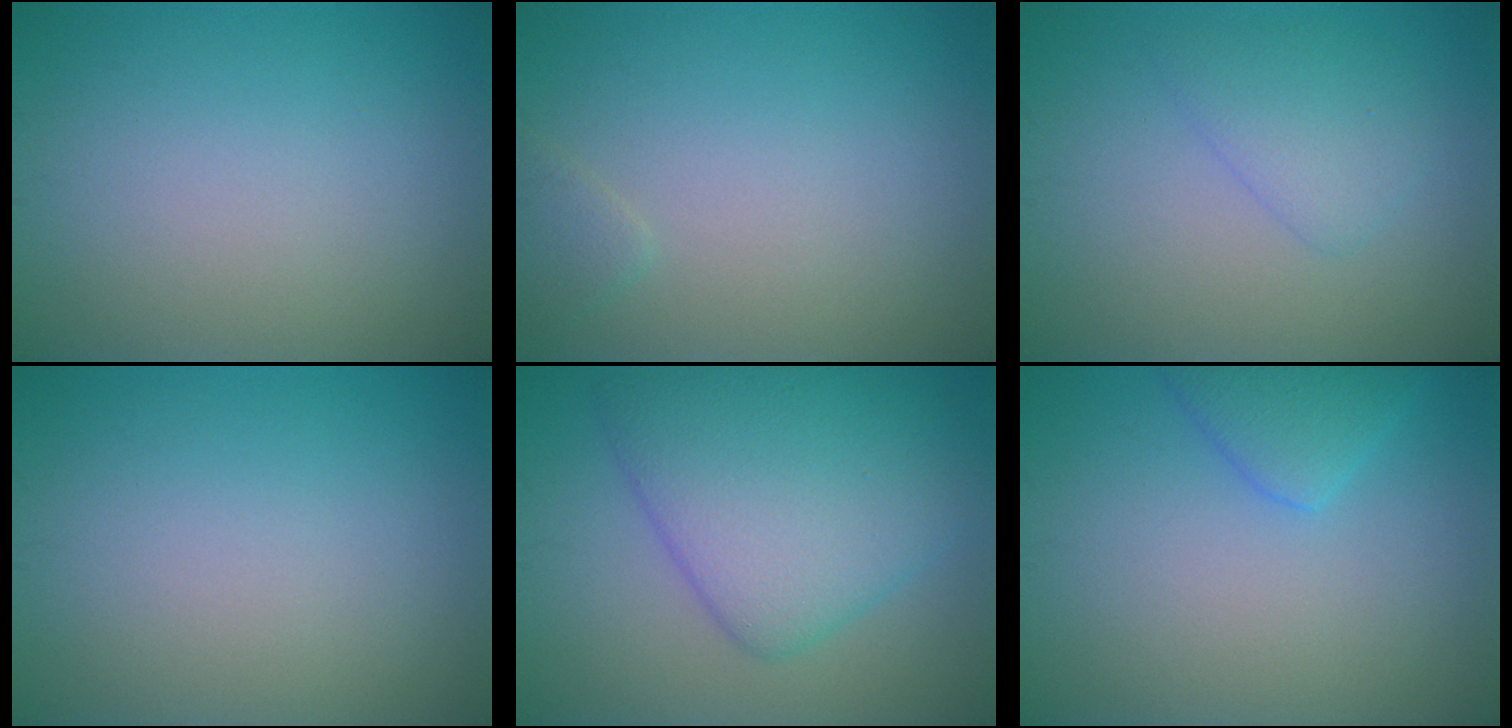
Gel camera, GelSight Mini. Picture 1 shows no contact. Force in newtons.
{"total": 1.0, "press": 1.0, "slide": 0.0}
{"total": 2.5, "press": 2.4, "slide": 0.2}
{"total": 0.0}
{"total": 8.0, "press": 8.0, "slide": 0.1}
{"total": 2.7, "press": 2.7, "slide": 0.2}